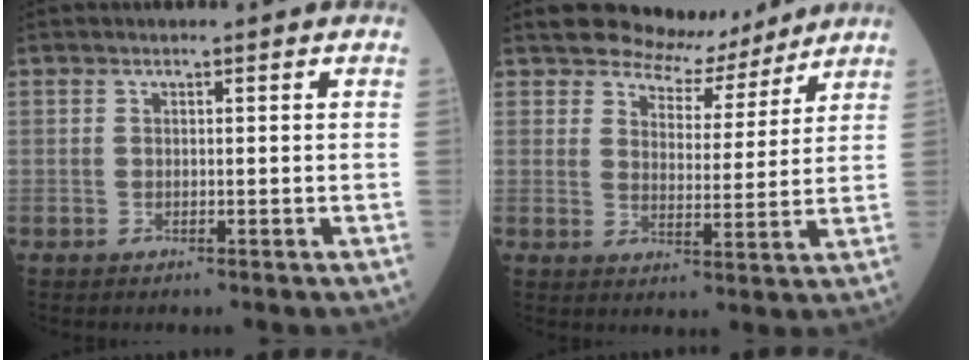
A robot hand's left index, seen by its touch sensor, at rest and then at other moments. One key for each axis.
{"total": 7.0, "fx": 6.6, "fy": 2.4, "fz": 0.3, "tx": -0.012, "ty": -0.004, "tz": 0.098}